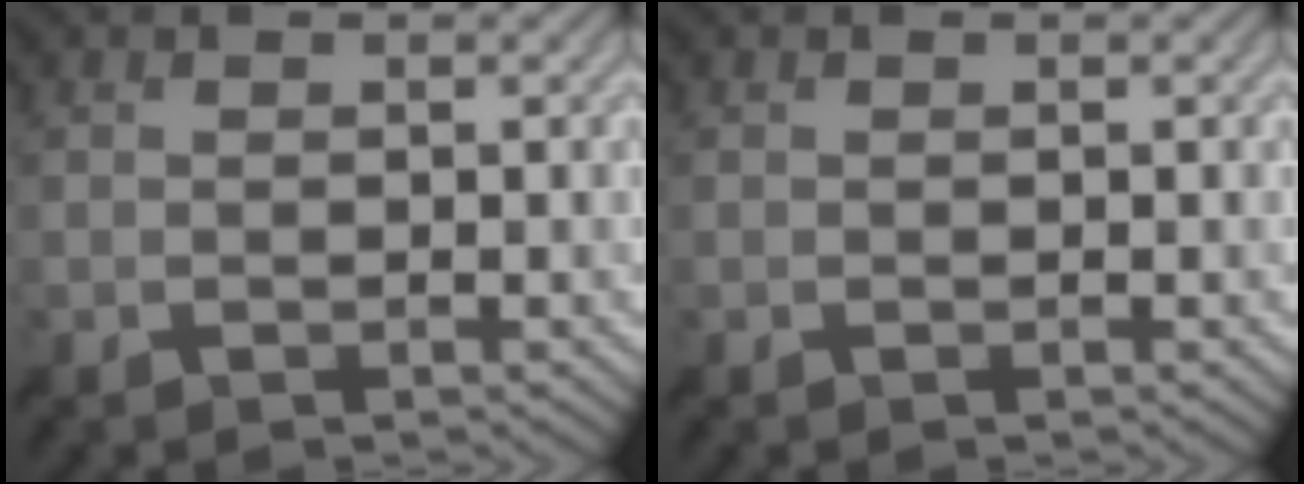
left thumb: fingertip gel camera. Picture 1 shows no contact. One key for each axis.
{"total": 0.0}